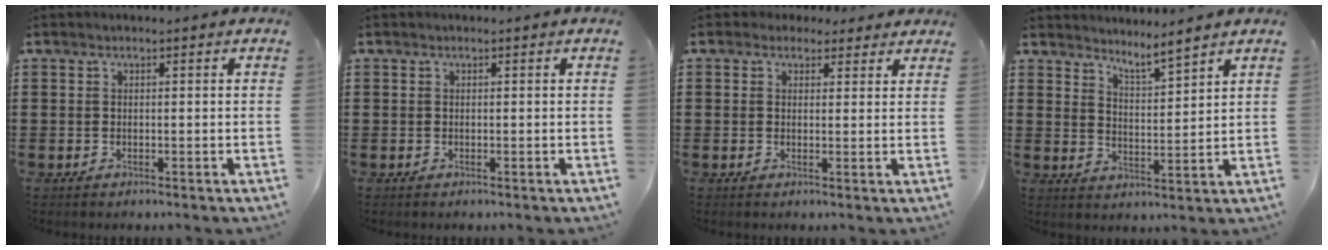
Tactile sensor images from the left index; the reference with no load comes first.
{"total": 0.0}
{"total": 2.3, "force": [1.7, 1.5, 0.5], "torque": [-0.009, 0.003, 0.030]}
{"total": 3.8, "force": [3.7, -0.8, 0.7], "torque": [-0.026, -0.022, 0.063]}